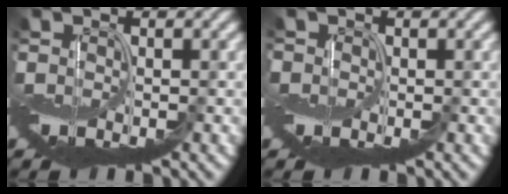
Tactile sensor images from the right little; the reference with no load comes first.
{"total": 1.8, "force": [0.2, 1.8, 0.4], "torque": [-0.012, 0.007, -0.006]}